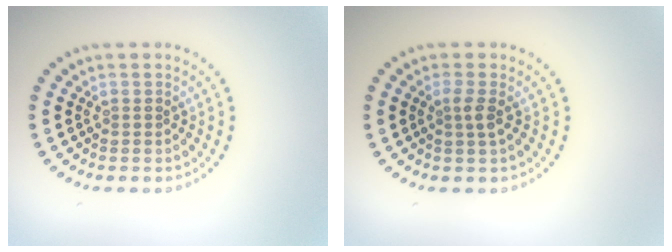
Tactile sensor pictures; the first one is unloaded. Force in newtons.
{"total": 1.4, "press": 1.1, "slide": 0.9}